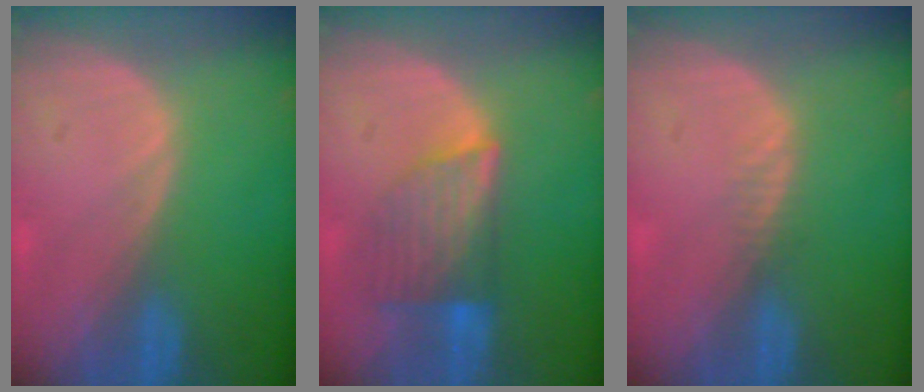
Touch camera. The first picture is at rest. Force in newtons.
{"total": 7.2, "press": 6.5, "slide": 3.1}
{"total": 1.2, "press": 0.9, "slide": 0.8}